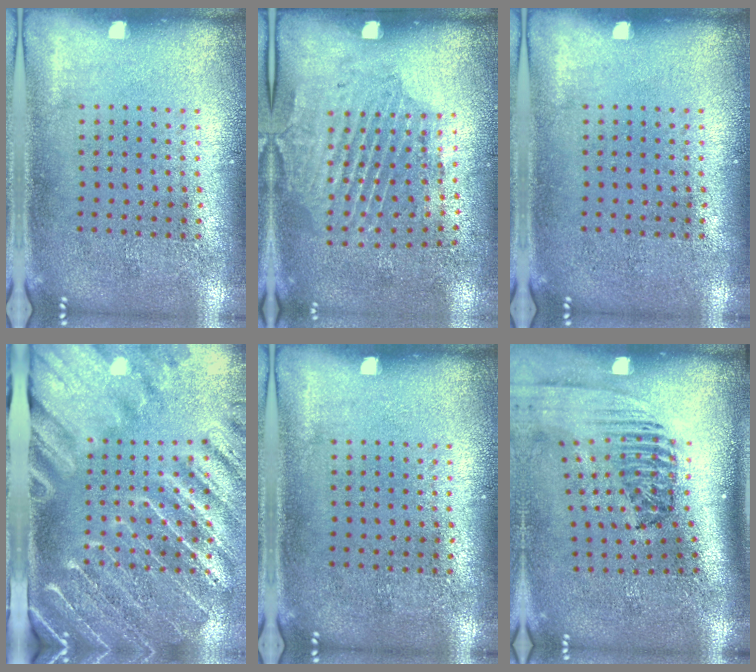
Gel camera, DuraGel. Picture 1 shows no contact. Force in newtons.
{"total": 1.8, "press": 1.1, "slide": 1.4}
{"total": 0.0}
{"total": 3.8, "press": 3.2, "slide": 1.9}
{"total": 0.0}
{"total": 2.4, "press": 1.6, "slide": 1.7}